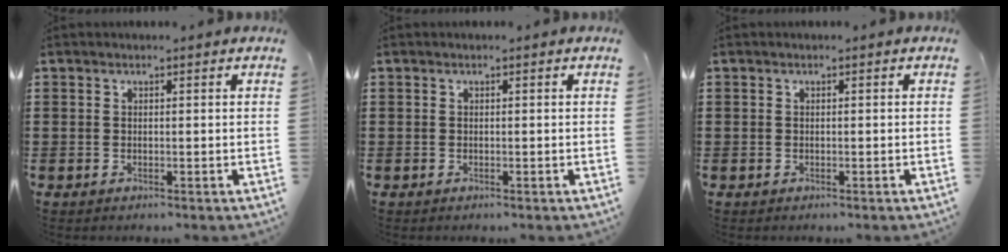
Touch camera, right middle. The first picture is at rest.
{"total": 0.0}
{"total": 0.0}